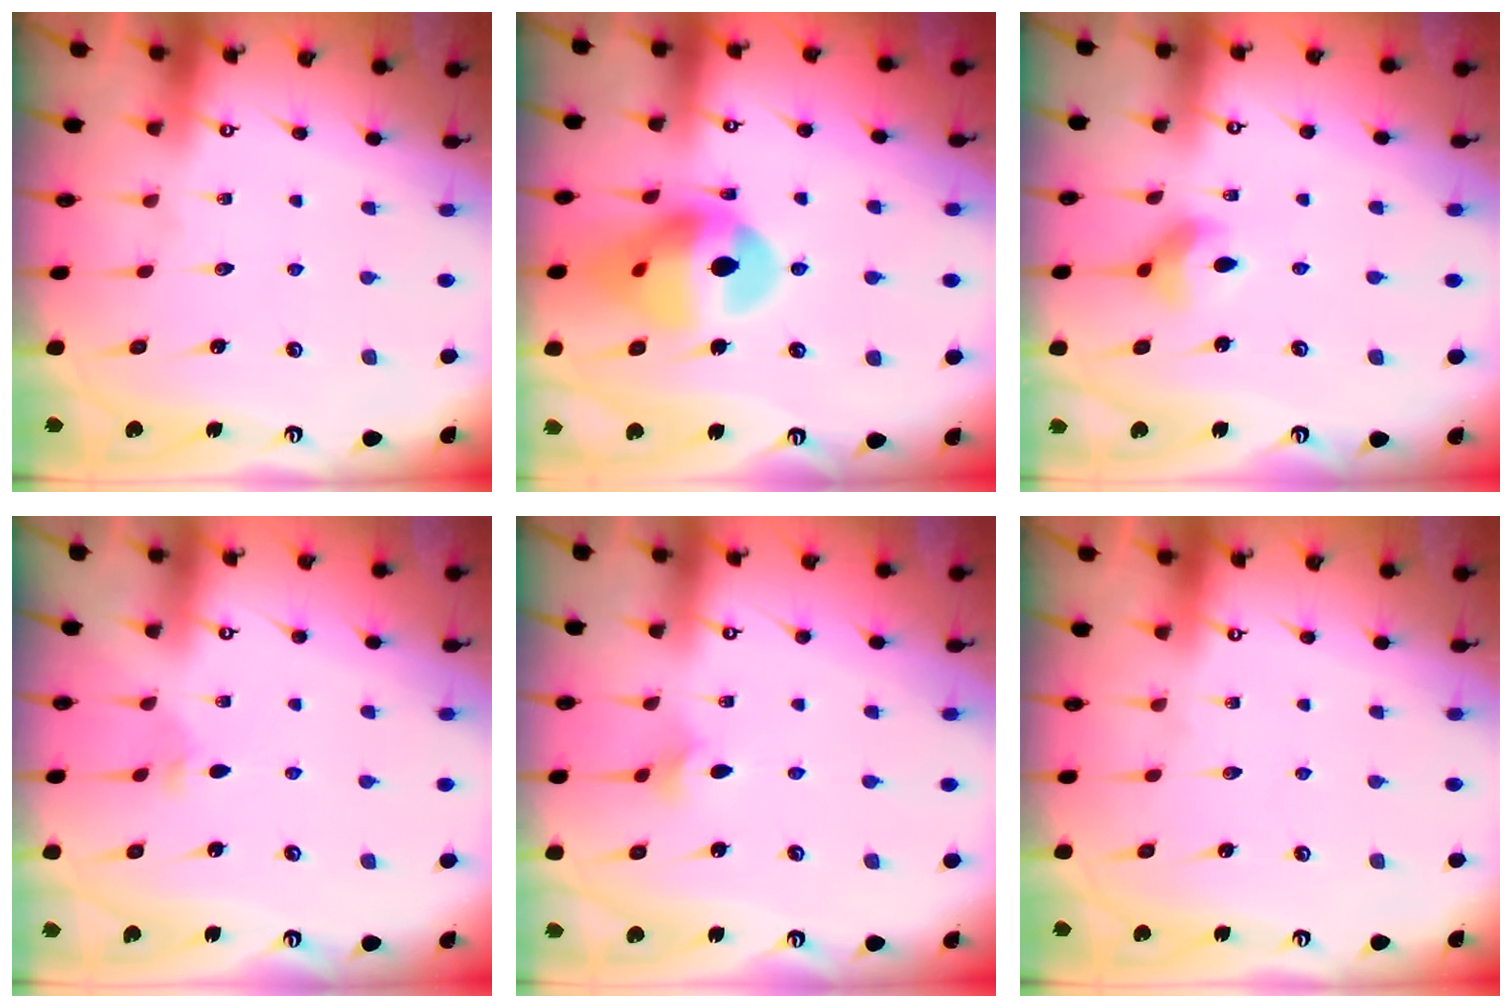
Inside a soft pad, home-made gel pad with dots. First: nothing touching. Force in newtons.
{"total": 17.3, "press": 17.2, "slide": 1.9}
{"total": 8.2, "press": 8.1, "slide": 0.8}
{"total": 2.2, "press": 2.2, "slide": 0.6}
{"total": 3.0, "press": 2.9, "slide": 0.8}
{"total": 0.0}